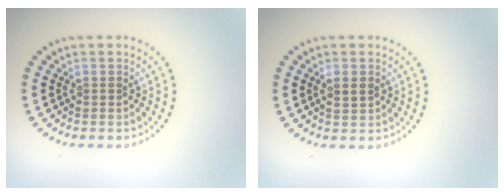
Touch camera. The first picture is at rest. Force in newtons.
{"total": 1.0, "press": 0.9, "slide": 0.3}